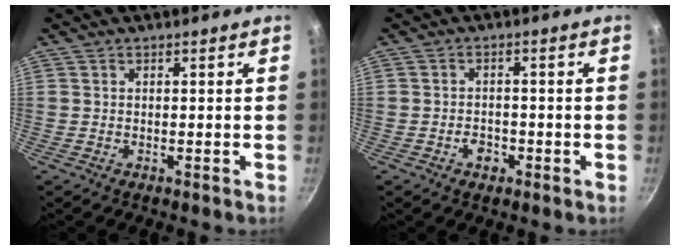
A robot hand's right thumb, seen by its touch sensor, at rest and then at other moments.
{"total": 2.9, "force": [-1.4, 2.0, 1.5], "torque": [-0.014, 0.013, -0.022]}